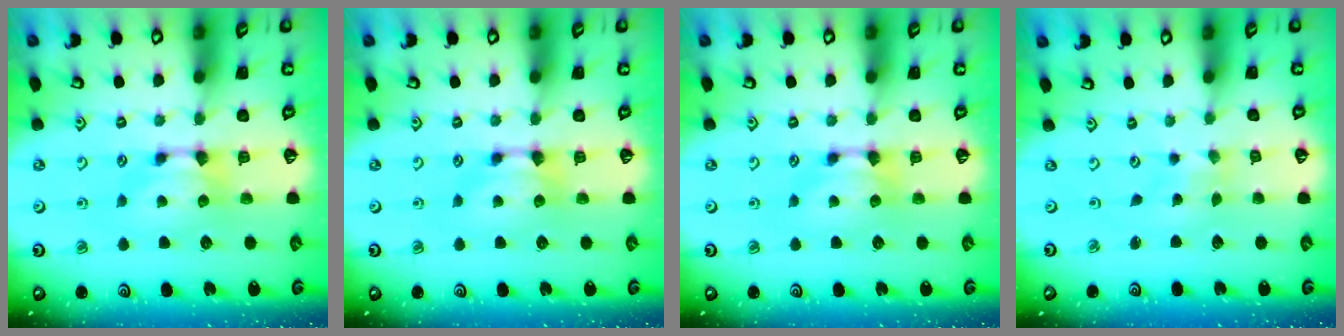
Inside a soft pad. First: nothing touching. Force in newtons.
{"total": 0.0}
{"total": 0.0}
{"total": 4.9, "press": 4.8, "slide": 0.7}